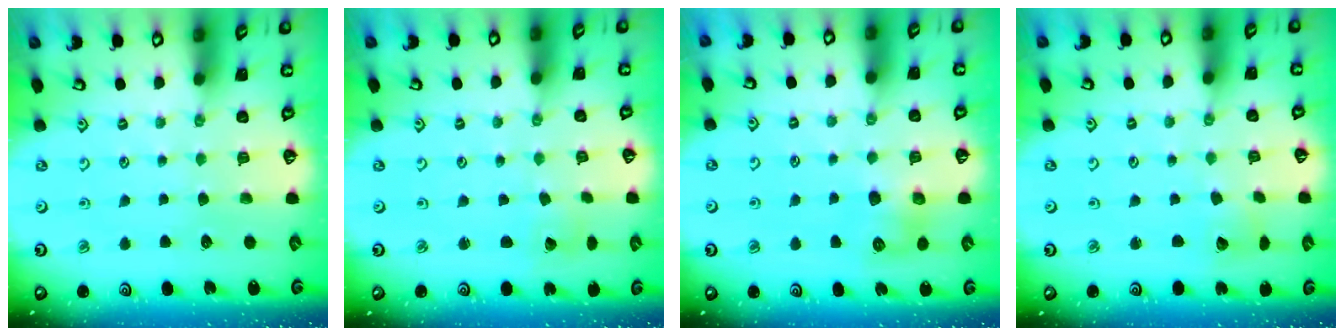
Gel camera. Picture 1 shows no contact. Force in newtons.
{"total": 1.7, "press": 1.7, "slide": 0.1}
{"total": 7.1, "press": 7.1, "slide": 0.1}
{"total": 2.8, "press": 2.8, "slide": 0.3}